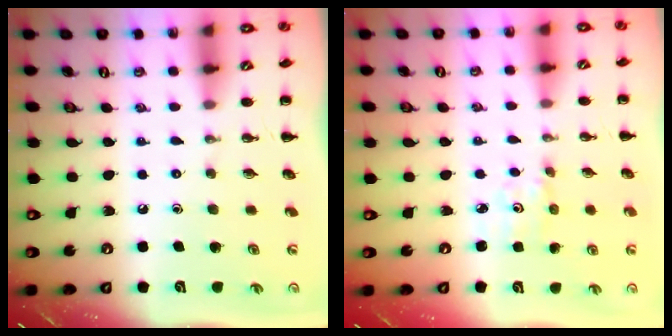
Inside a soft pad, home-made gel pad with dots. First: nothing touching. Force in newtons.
{"total": 1.6, "press": 1.5, "slide": 0.3}